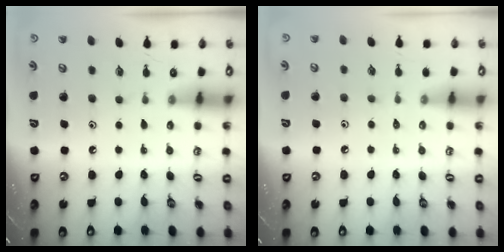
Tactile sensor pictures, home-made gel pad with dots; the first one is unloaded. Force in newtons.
{"total": 4.3, "press": 4.3, "slide": 0.8}